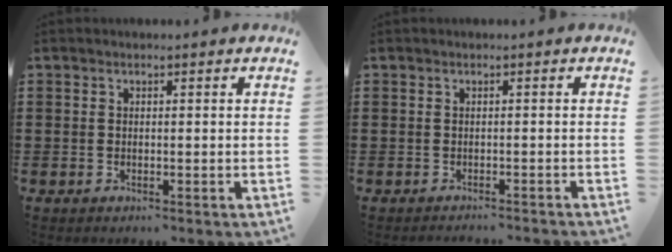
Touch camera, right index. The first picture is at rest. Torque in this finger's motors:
{"motor_torque": [-0.26, 1.36, -1.05, -0.21]}